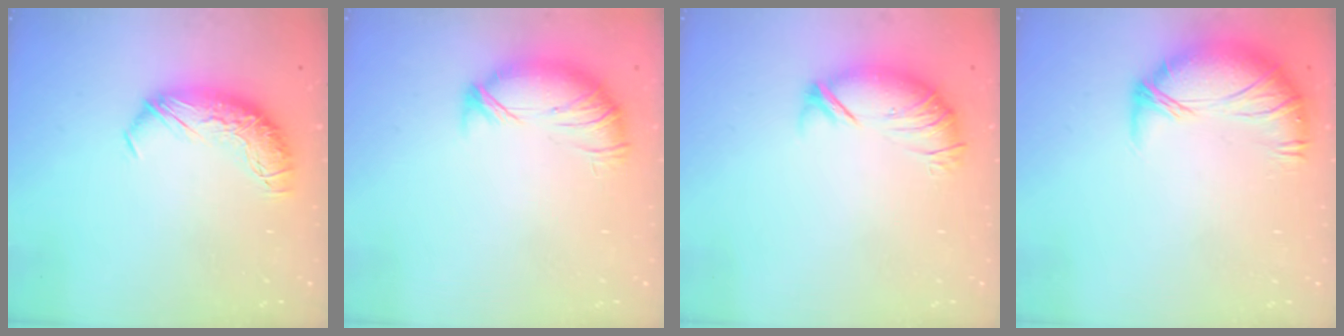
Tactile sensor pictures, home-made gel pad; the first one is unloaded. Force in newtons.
{"total": 3.9, "press": 3.4, "slide": 1.9}
{"total": 3.8, "press": 3.4, "slide": 1.8}
{"total": 4.4, "press": 4.0, "slide": 1.8}